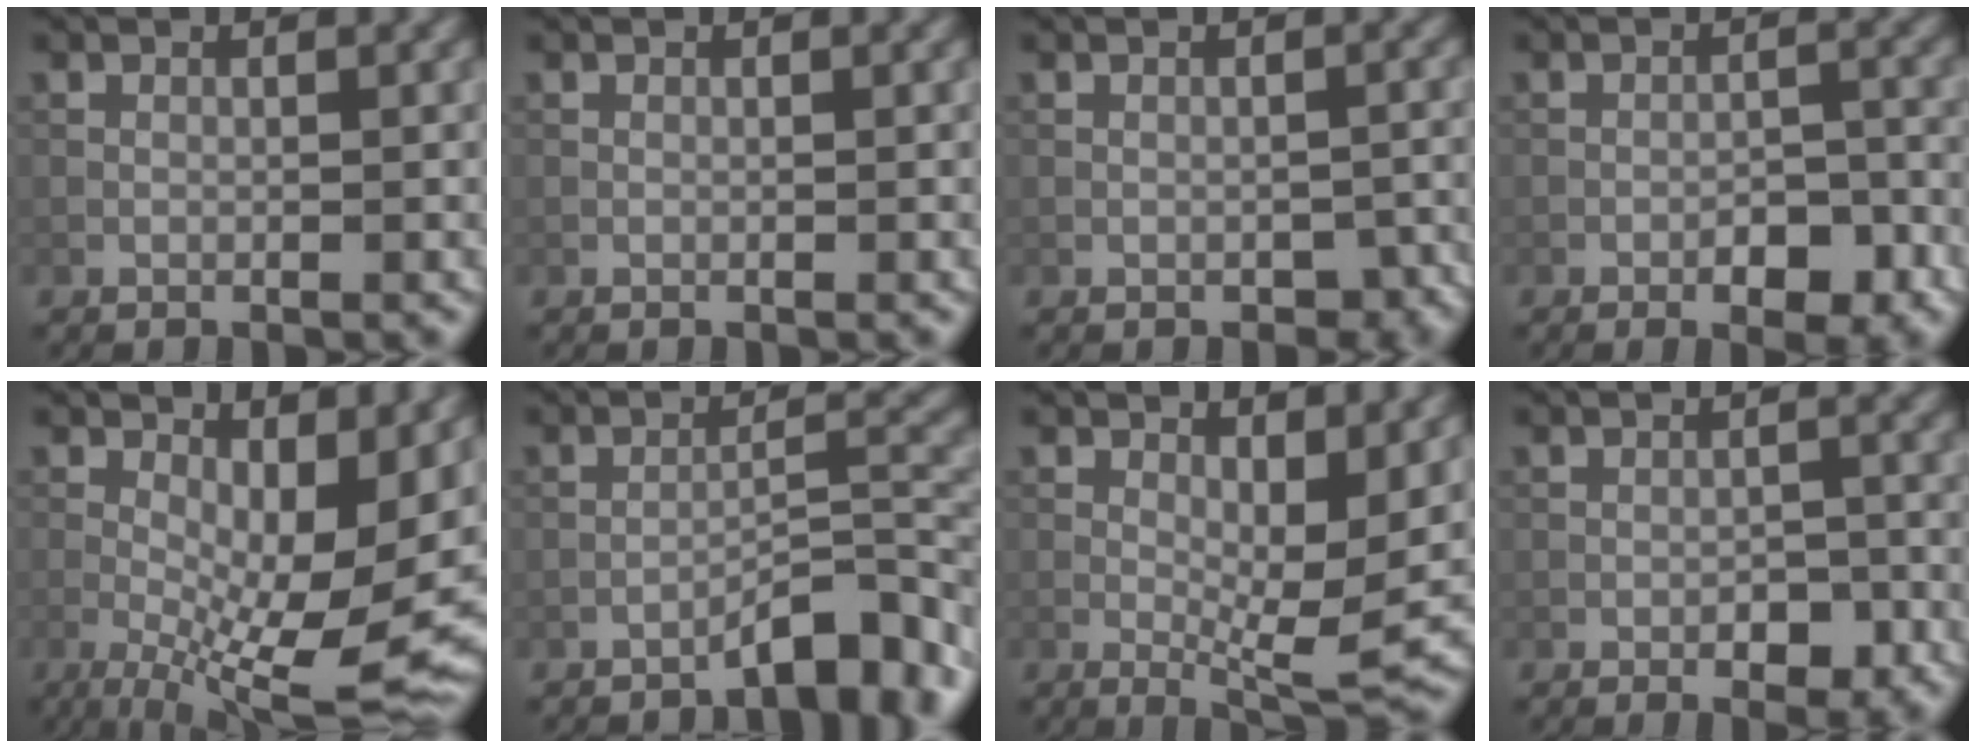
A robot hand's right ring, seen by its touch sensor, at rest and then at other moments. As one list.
[{"total": 0.0}, {"total": 2.0, "force": [-1.0, 1.3, 1.1], "torque": [-0.013, -0.006, -0.008]}, {"total": 3.7, "force": [-2.0, 1.4, 2.8], "torque": [-0.037, 0.004, -0.030]}, {"total": 13.0, "force": [-1.2, 4.7, 12.1], "torque": [-0.181, -0.006, -0.012]}, {"total": 4.6, "force": [-3.7, 0.7, 2.7], "torque": [-0.036, 0.019, -0.059]}, {"total": 5.8, "force": [0.7, 2.0, 5.4], "torque": [-0.083, -0.010, 0.013]}, {"total": 2.7, "force": [-1.3, 1.2, 2.0], "torque": [-0.025, 0.004, -0.019]}]